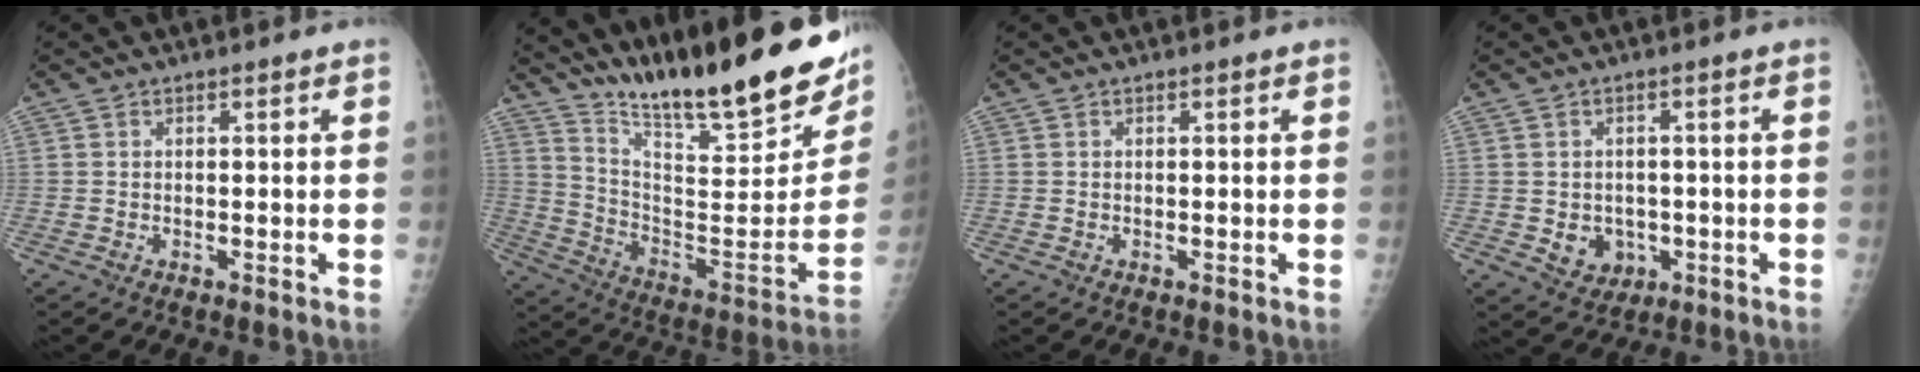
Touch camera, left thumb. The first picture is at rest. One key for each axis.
{"total": 28.4, "fx": 21.5, "fy": 4.8, "fz": 17.9, "tx": -0.257, "ty": -0.117, "tz": 0.334}
{"total": 0.0}
{"total": 5.3, "fx": -1.0, "fy": 4.5, "fz": 2.6, "tx": -0.015, "ty": 0.003, "tz": -0.004}